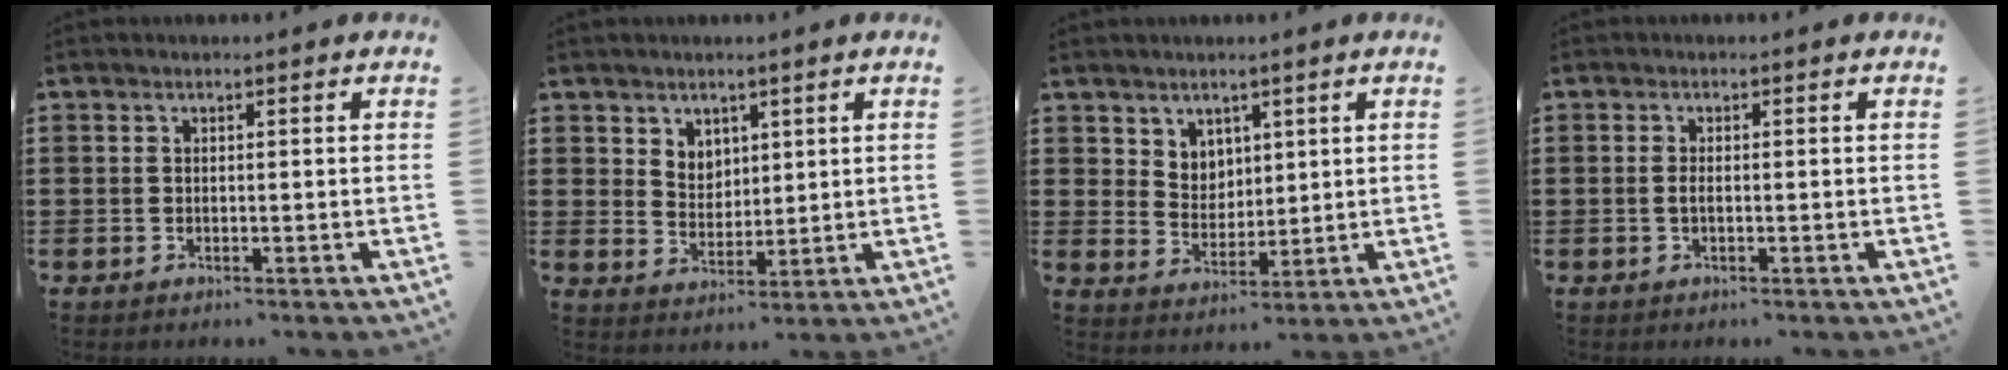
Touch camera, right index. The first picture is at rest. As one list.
[{"total": 4.2, "force": [3.0, 3.0, 0.4], "torque": [-0.013, 0.001, 0.055]}, {"total": 4.6, "force": [3.2, 3.3, 0.4], "torque": [-0.026, 0.004, 0.060]}, {"total": 1.0, "force": [-0.2, 0.4, 0.9], "torque": [-0.017, 0.001, -0.004]}]